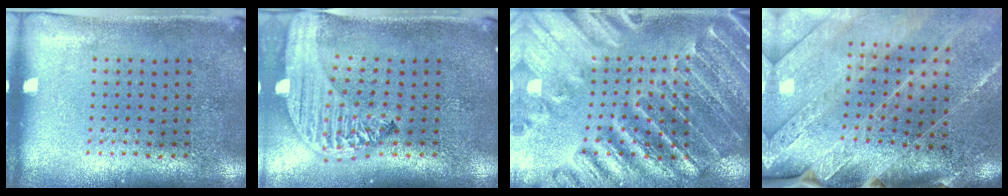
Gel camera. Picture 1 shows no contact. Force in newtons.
{"total": 3.2, "press": 2.5, "slide": 1.9}
{"total": 3.0, "press": 2.9, "slide": 0.4}
{"total": 3.9, "press": 3.2, "slide": 2.2}